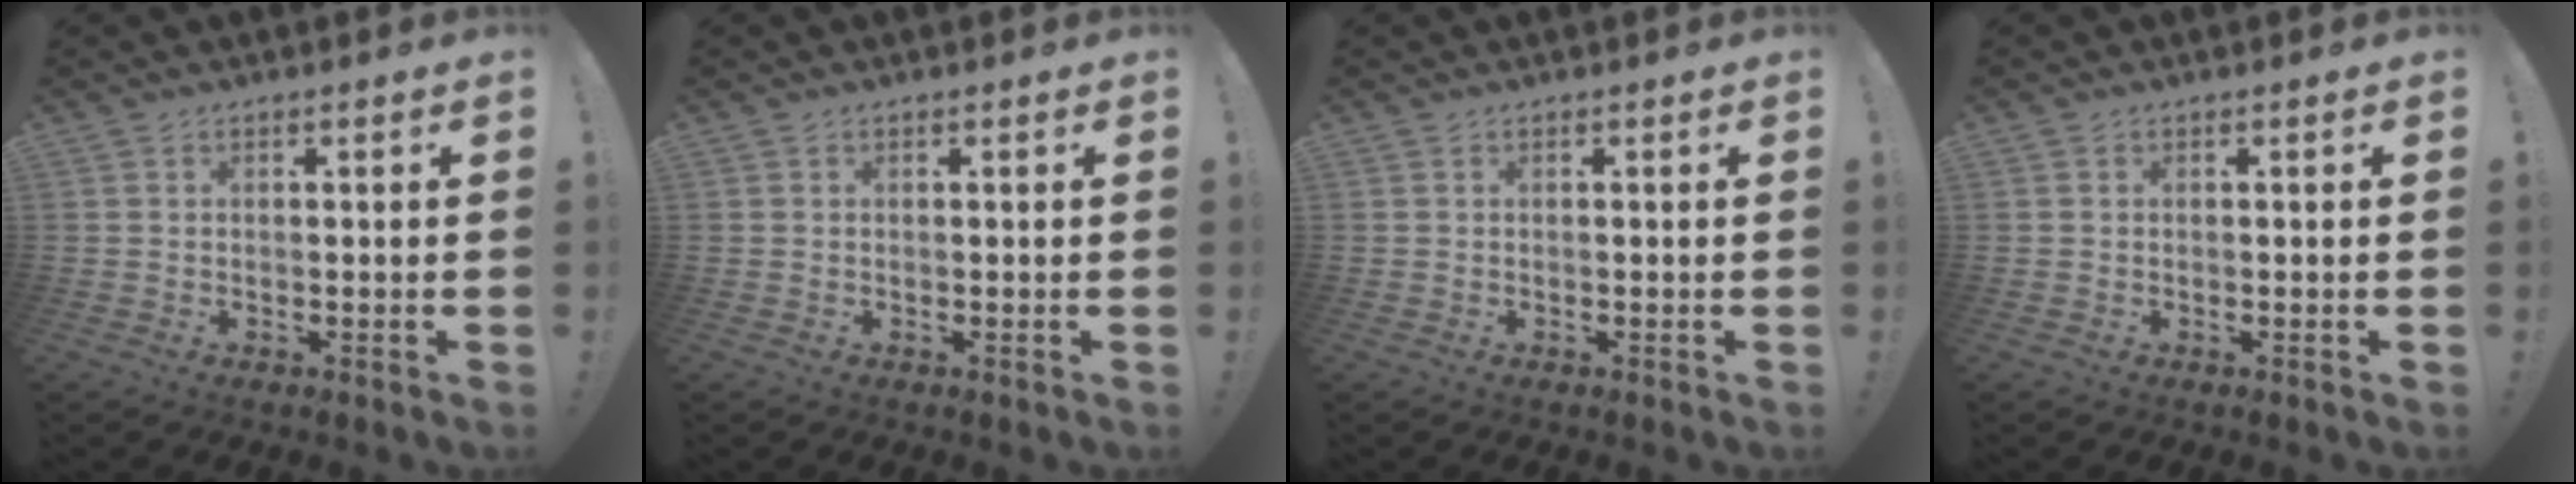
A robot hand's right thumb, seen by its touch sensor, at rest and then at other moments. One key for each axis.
{"total": 0.0}
{"total": 0.0}
{"total": 0.0}